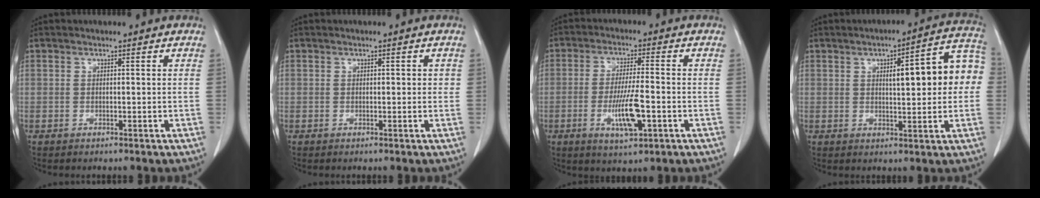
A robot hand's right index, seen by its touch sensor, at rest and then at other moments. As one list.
[{"total": 1.2, "force": [0.2, 0.7, 1.0], "torque": [-0.011, 0.005, 0.002]}, {"total": 7.9, "force": [-2.5, 1.2, 7.4], "torque": [-0.138, -0.010, -0.041]}, {"total": 12.5, "force": [1.6, 2.8, 12.1], "torque": [-0.156, 0.039, 0.019]}]